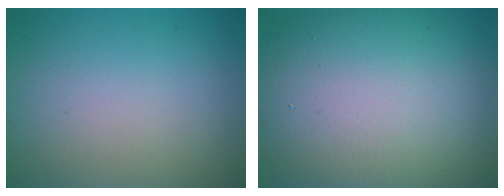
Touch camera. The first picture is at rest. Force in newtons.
{"total": 15.8, "press": 15.8, "slide": 0.6}